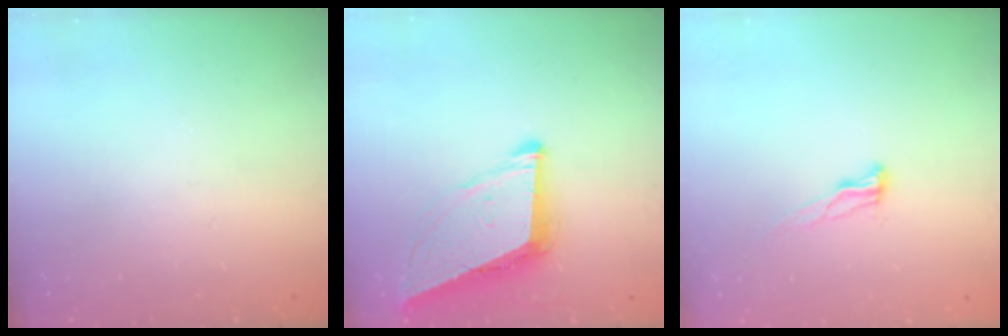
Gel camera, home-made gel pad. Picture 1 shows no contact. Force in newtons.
{"total": 10.0, "press": 9.3, "slide": 3.5}
{"total": 8.6, "press": 8.2, "slide": 2.5}